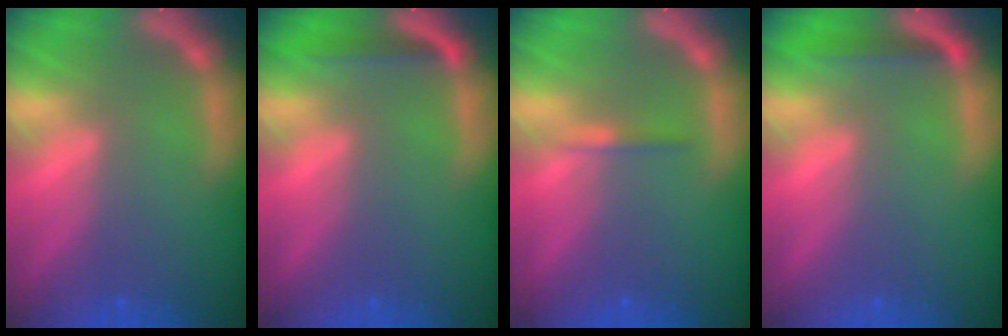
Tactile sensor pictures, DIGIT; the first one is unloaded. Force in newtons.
{"total": 1.9}
{"total": 0.9}
{"total": 1.9}